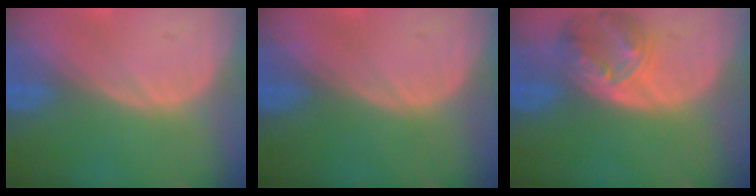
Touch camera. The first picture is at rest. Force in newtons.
{"total": 0.0}
{"total": 8.1, "press": 7.1, "slide": 3.9}